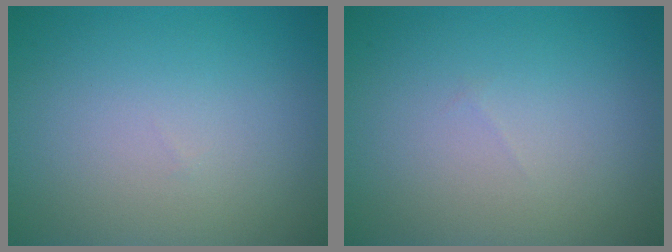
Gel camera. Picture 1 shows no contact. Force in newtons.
{"total": 0.0}